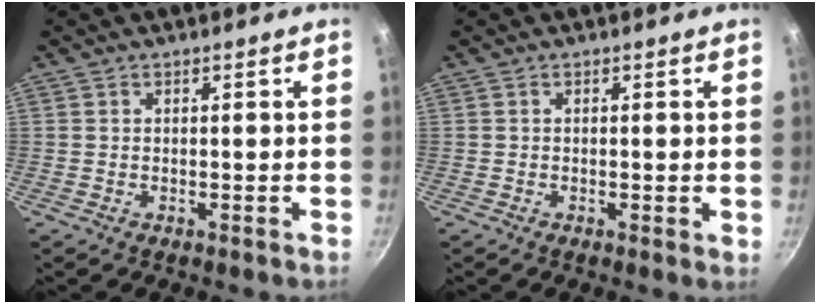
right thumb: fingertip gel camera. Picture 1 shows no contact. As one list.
[{"total": 1.0, "force": [-0.1, 0.4, 0.9], "torque": [-0.013, 0.000, -0.002]}]